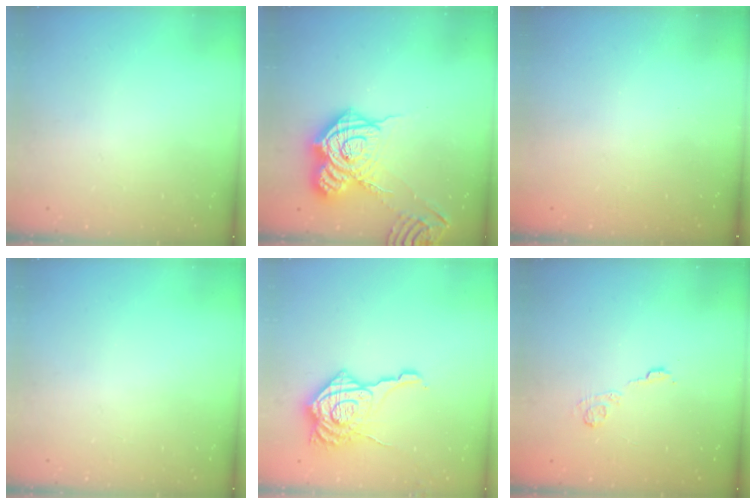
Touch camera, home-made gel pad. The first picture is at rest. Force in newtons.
{"total": 18.8, "press": 18.7, "slide": 1.5}
{"total": 2.4, "press": 2.3, "slide": 0.8}
{"total": 0.0}
{"total": 15.7, "press": 15.6, "slide": 1.6}
{"total": 4.0, "press": 3.8, "slide": 1.2}